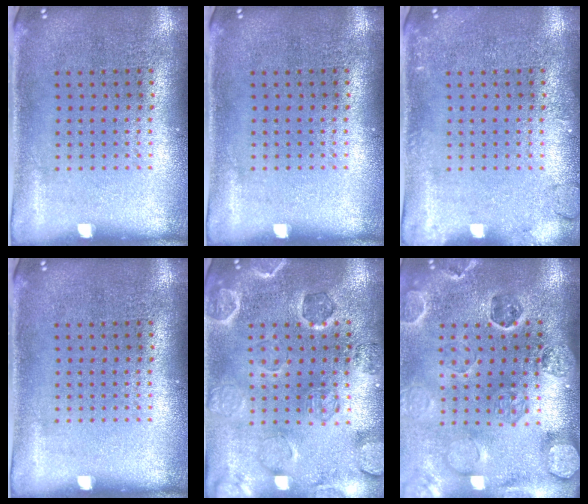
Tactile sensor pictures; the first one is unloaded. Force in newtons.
{"total": 0.0}
{"total": 1.4, "press": 1.4, "slide": 0.2}
{"total": 0.0}
{"total": 1.0, "press": 0.9, "slide": 0.3}
{"total": 2.6, "press": 2.6, "slide": 0.3}